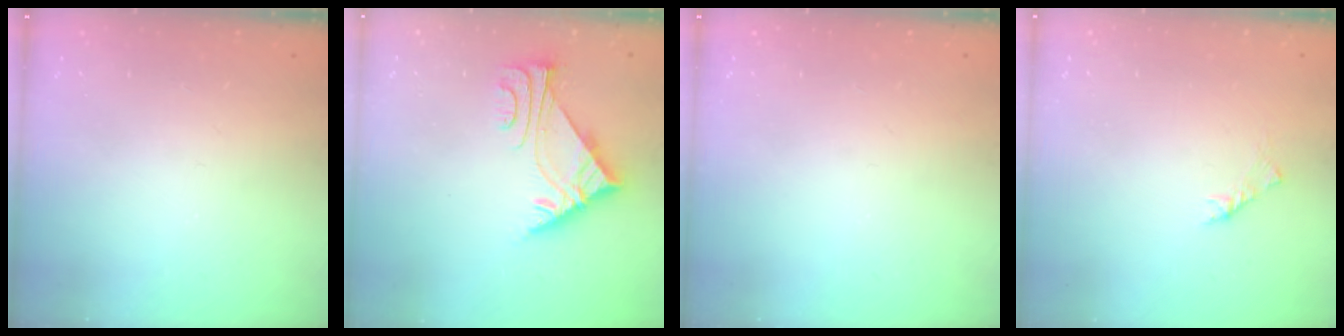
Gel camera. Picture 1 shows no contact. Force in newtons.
{"total": 6.0, "press": 5.9, "slide": 0.5}
{"total": 0.0}
{"total": 1.6, "press": 1.4, "slide": 0.6}